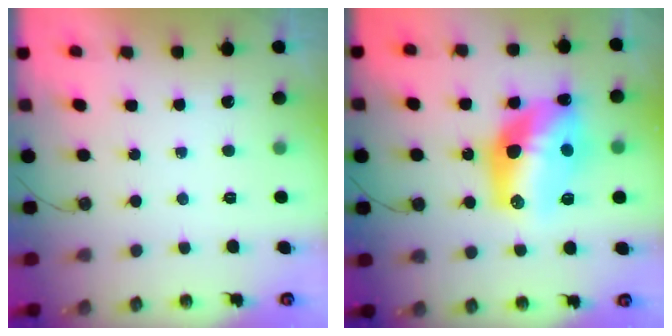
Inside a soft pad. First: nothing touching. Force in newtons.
{"total": 17.2, "press": 17.1, "slide": 1.5}